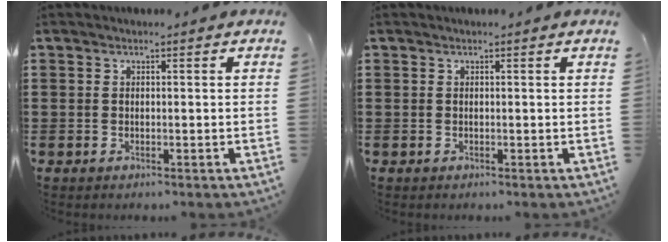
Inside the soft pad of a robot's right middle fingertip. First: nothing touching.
{"total": 0.0}